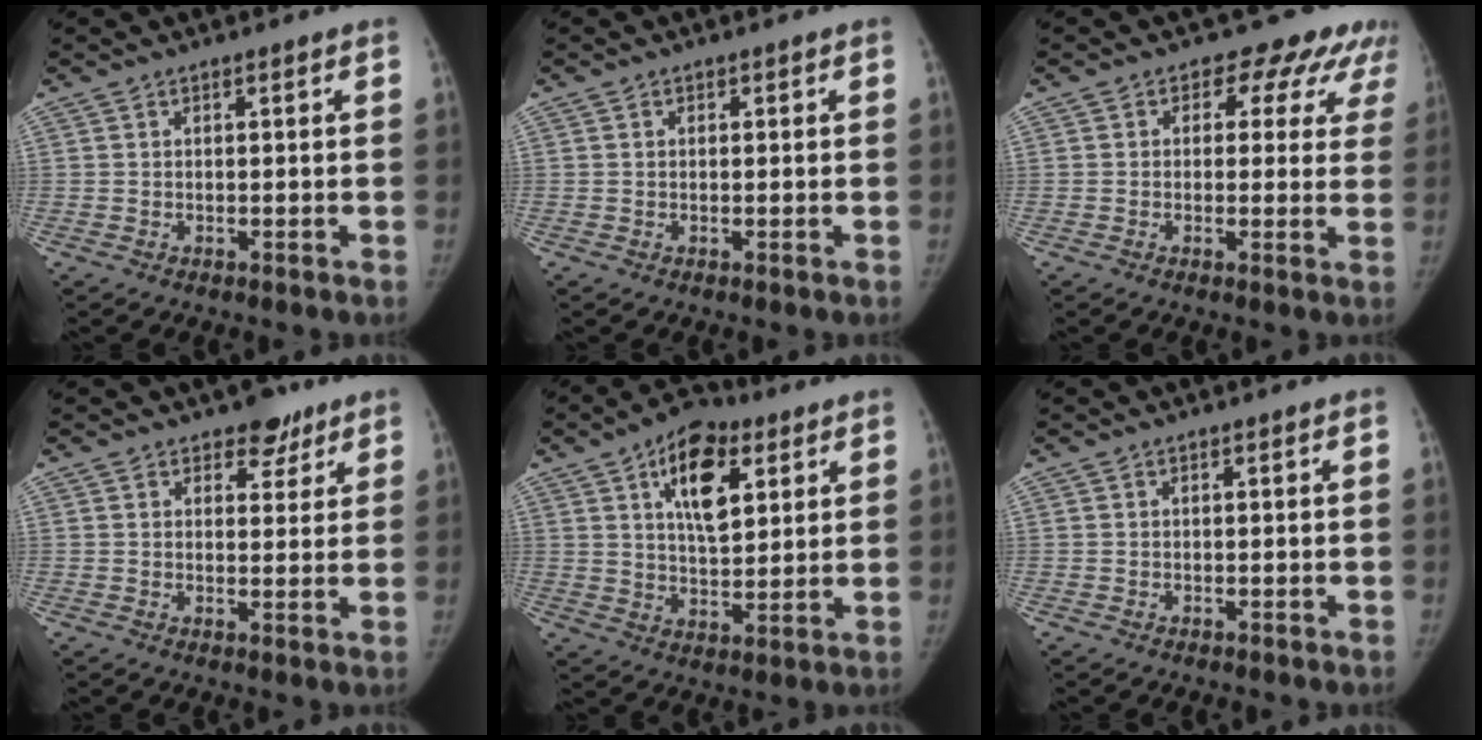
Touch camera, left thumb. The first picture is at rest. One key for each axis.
{"total": 0.7, "fx": 0.0, "fy": 0.6, "fz": 0.2, "tx": 0.003, "ty": 0.002, "tz": -0.002}
{"total": 9.6, "fx": 5.3, "fy": 6.8, "fz": 4.4, "tx": 0.010, "ty": -0.006, "tz": 0.043}
{"total": 4.5, "fx": 3.1, "fy": 3.0, "fz": 1.3, "tx": 0.020, "ty": -0.014, "tz": 0.040}
{"total": 13.2, "fx": 5.4, "fy": 7.1, "fz": 9.6, "tx": -0.120, "ty": -0.015, "tz": 0.085}
{"total": 0.0}